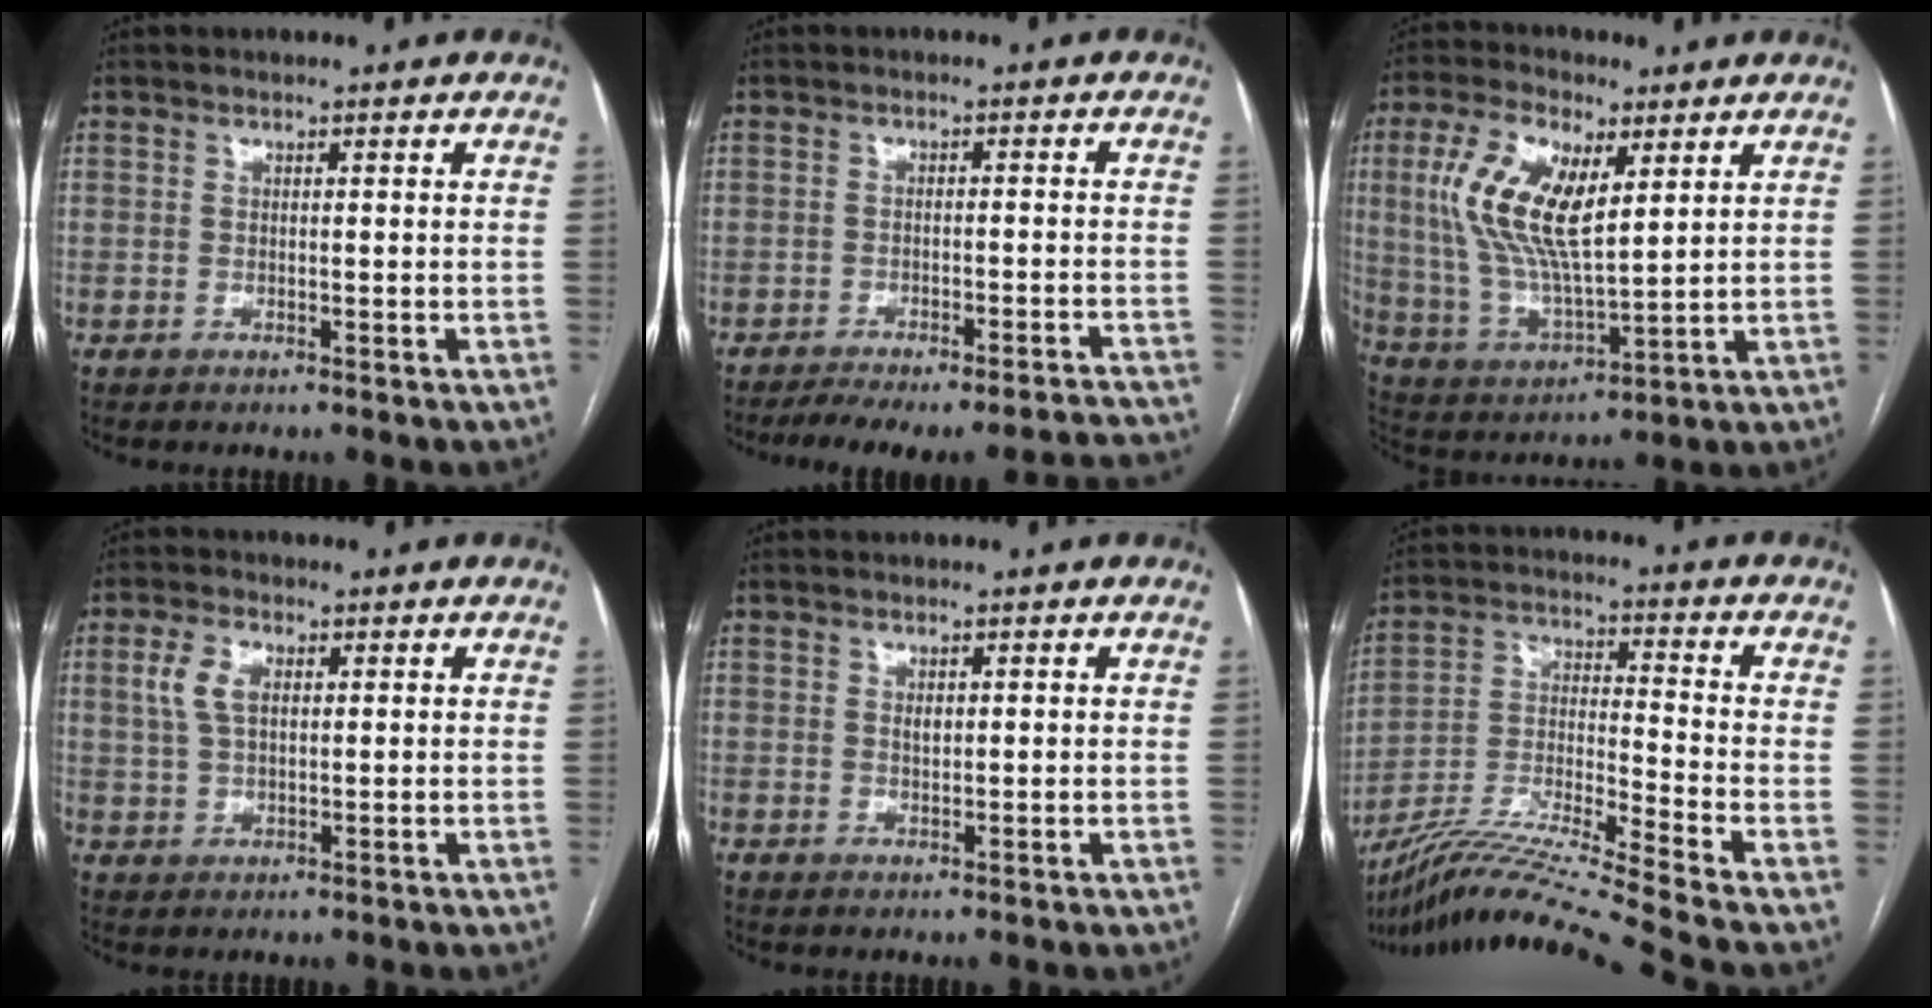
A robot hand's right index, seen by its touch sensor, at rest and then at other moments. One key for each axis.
{"total": 15.0, "fx": -14.3, "fy": 0.9, "fz": 4.6, "tx": -0.037, "ty": 0.010, "tz": -0.179}
{"total": 14.3, "fx": 4.6, "fy": 5.2, "fz": 12.5, "tx": -0.270, "ty": 0.011, "tz": 0.091}
{"total": 4.8, "fx": 1.5, "fy": 2.6, "fz": 3.8, "tx": -0.091, "ty": 0.012, "tz": 0.031}
{"total": 1.0, "fx": 0.3, "fy": 0.4, "fz": 0.9, "tx": -0.016, "ty": -0.002, "tz": 0.006}
{"total": 17.0, "fx": -14.5, "fy": -3.0, "fz": 8.4, "tx": -0.173, "ty": -0.015, "tz": -0.259}